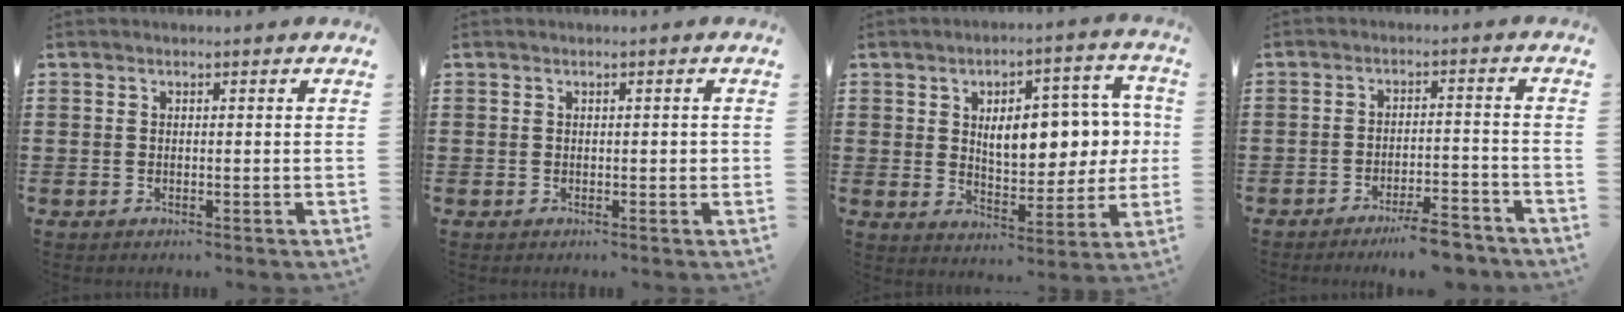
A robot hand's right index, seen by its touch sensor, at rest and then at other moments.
{"total": 0.8, "force": [-0.1, 0.4, 0.7], "torque": [-0.012, 0.002, -0.003]}
{"total": 9.6, "force": [1.6, 5.2, 7.9], "torque": [-0.127, 0.005, 0.021]}
{"total": 5.6, "force": [-4.8, 0.4, 2.8], "torque": [-0.044, -0.005, -0.086]}